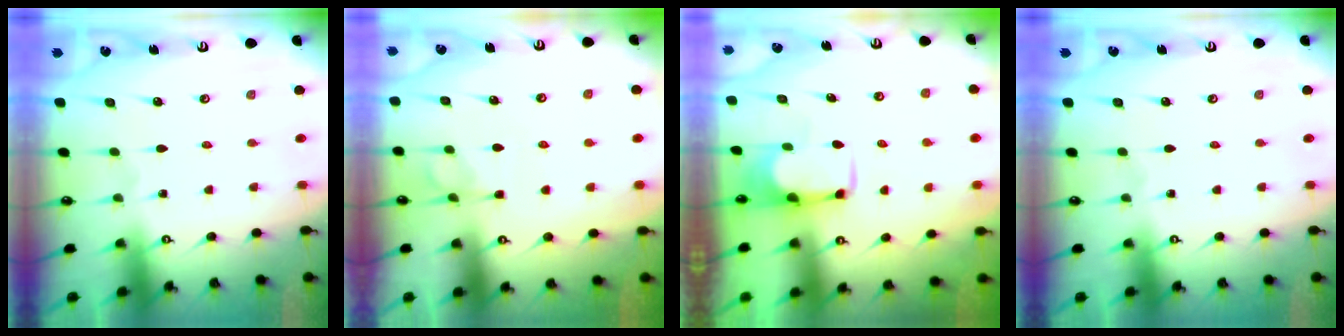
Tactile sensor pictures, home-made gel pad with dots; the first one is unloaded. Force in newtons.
{"total": 1.9, "press": 1.2, "slide": 1.4}
{"total": 1.9, "press": 1.7, "slide": 0.9}
{"total": 0.0}